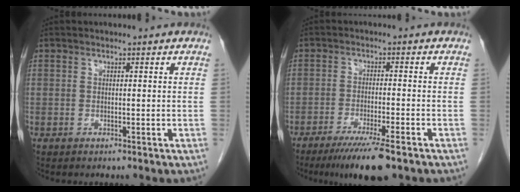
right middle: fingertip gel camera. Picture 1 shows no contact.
{"total": 8.5, "force": [-6.0, 0.2, 6.0], "torque": [-0.097, -0.022, -0.094]}